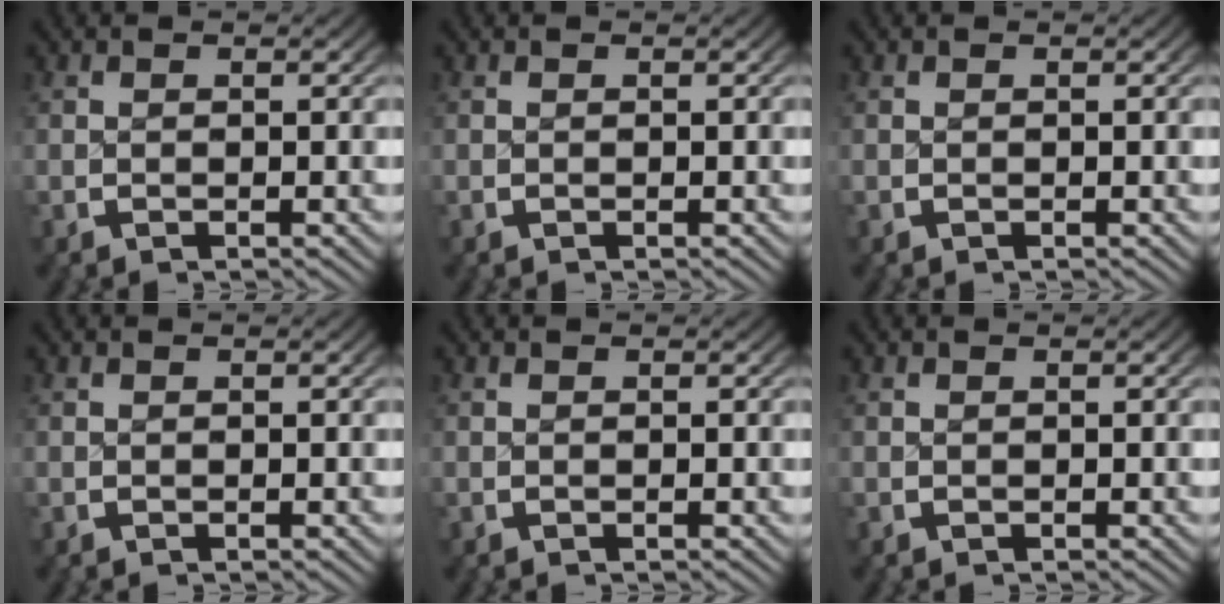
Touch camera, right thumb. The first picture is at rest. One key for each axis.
{"total": 0.0}
{"total": 0.0}
{"total": 0.0}
{"total": 0.0}
{"total": 0.0}